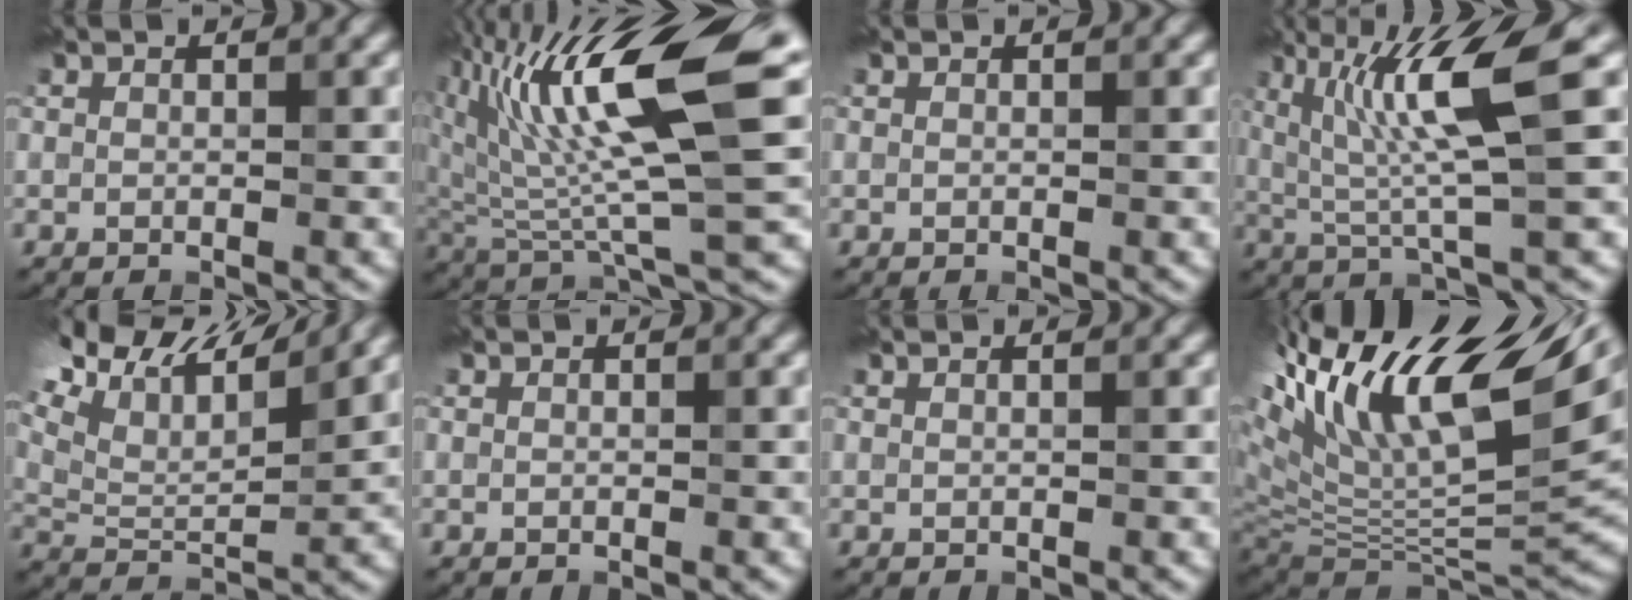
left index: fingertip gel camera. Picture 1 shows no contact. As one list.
[{"total": 12.7, "force": [4.2, 3.6, 11.4], "torque": [-0.213, 0.010, 0.081]}, {"total": 0.0}, {"total": 7.1, "force": [1.3, 1.0, 6.9], "torque": [-0.126, -0.001, 0.033]}, {"total": 11.6, "force": [7.3, 4.6, 7.8], "torque": [-0.153, 0.042, 0.135]}, {"total": 0.0}, {"total": 1.2, "force": [0.8, 0.6, 0.6], "torque": [0.007, 0.012, -0.008]}, {"total": 16.5, "force": [5.5, 7.0, 13.8], "torque": [-0.252, 0.010, 0.133]}]